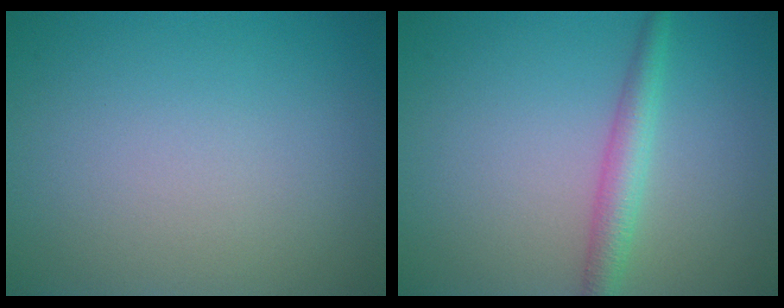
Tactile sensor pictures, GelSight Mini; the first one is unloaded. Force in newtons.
{"total": 2.7, "press": 2.7, "slide": 0.1}